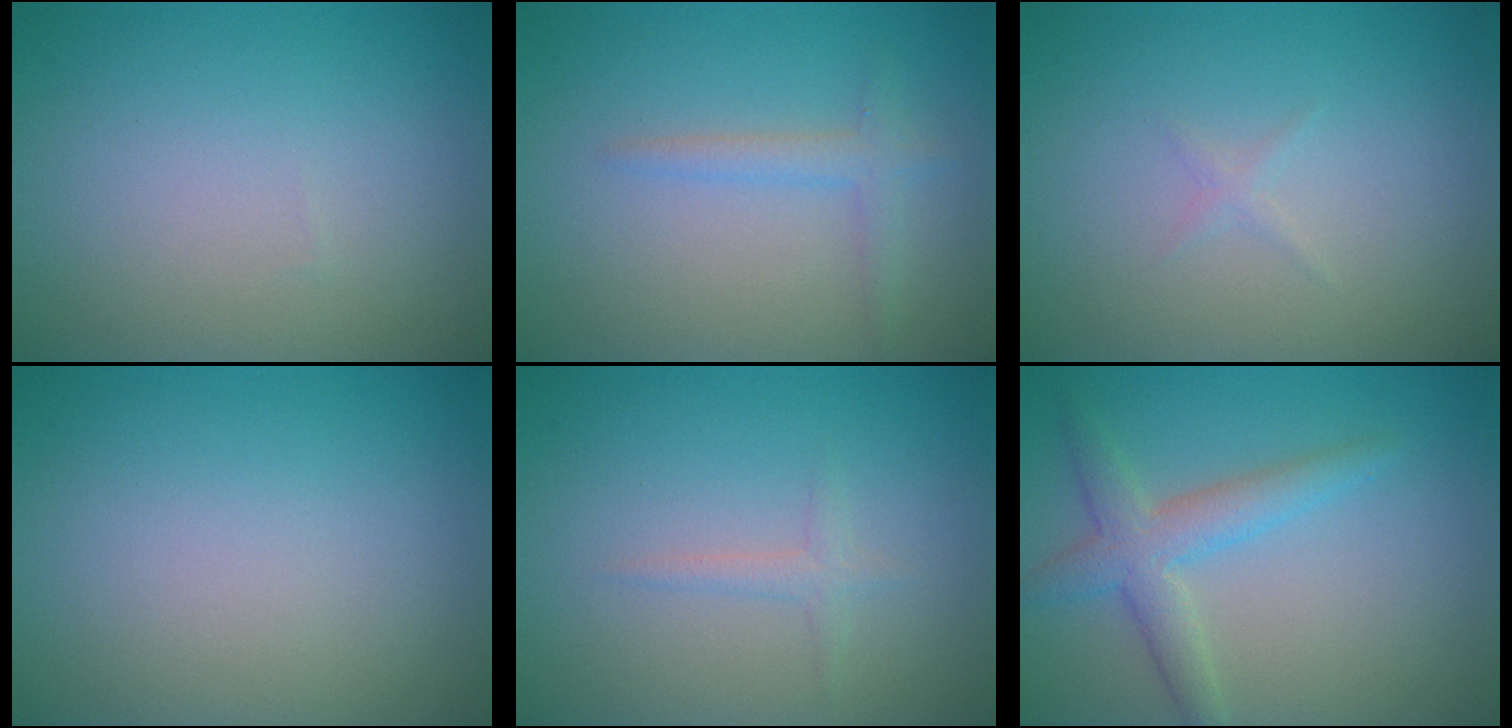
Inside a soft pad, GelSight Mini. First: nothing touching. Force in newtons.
{"total": 1.7, "press": 1.7, "slide": 0.1}
{"total": 0.5, "press": 0.5, "slide": 0.0}
{"total": 0.0}
{"total": 1.1, "press": 1.1, "slide": 0.1}
{"total": 3.5, "press": 3.5, "slide": 0.1}